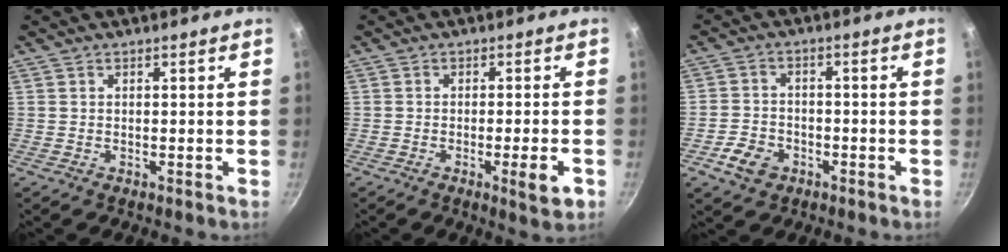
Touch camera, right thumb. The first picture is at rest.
{"total": 5.3, "force": [-2.1, 0.6, 4.9], "torque": [-0.066, 0.004, -0.029]}
{"total": 6.0, "force": [-3.0, 4.3, 2.9], "torque": [-0.049, 0.023, -0.057]}